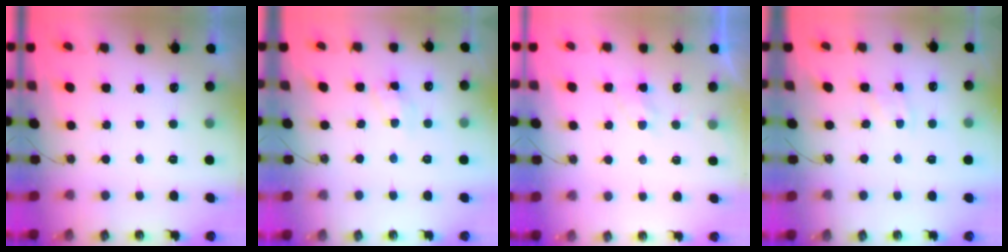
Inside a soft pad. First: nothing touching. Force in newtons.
{"total": 5.8, "press": 5.8, "slide": 0.4}
{"total": 3.8, "press": 3.7, "slide": 0.6}
{"total": 1.9, "press": 1.9, "slide": 0.4}